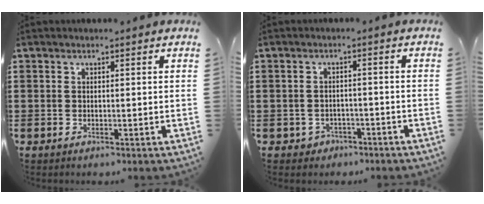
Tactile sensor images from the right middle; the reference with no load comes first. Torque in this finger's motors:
{"motor_torque": [-0.11, 0.06, 0.04, -0.01]}